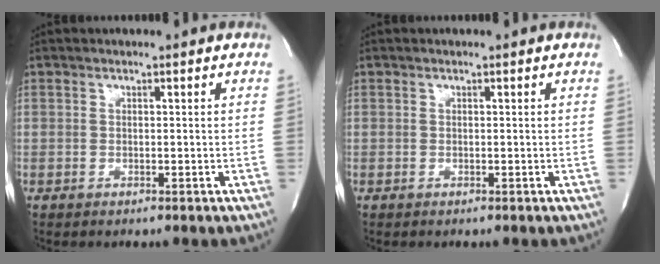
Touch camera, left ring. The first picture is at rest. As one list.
[{"total": 0.0}]